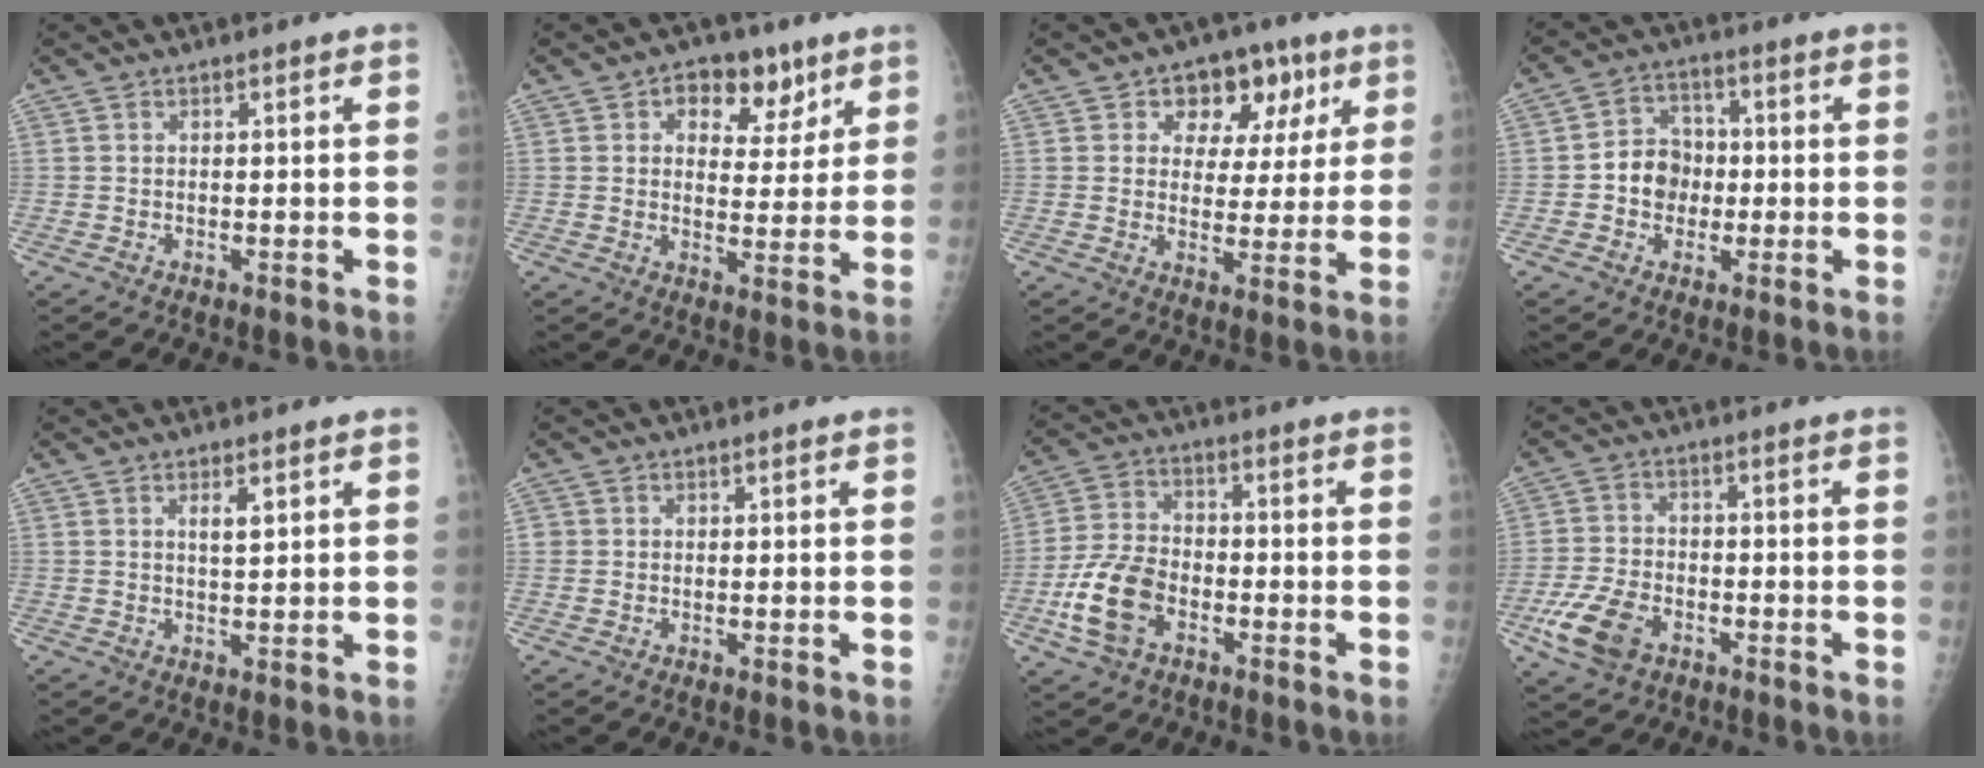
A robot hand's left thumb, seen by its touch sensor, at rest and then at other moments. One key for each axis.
{"total": 9.3, "fx": 4.9, "fy": 6.1, "fz": 5.1, "tx": -0.029, "ty": -0.017, "tz": 0.068}
{"total": 10.9, "fx": 4.9, "fy": 8.0, "fz": 5.6, "tx": -0.023, "ty": -0.008, "tz": 0.066}
{"total": 7.4, "fx": -1.1, "fy": 6.4, "fz": 3.5, "tx": -0.021, "ty": 0.021, "tz": -0.028}
{"total": 2.5, "fx": 1.2, "fy": 0.7, "fz": 2.1, "tx": -0.033, "ty": -0.008, "tz": 0.021}
{"total": 0.9, "fx": 0.0, "fy": 0.9, "fz": 0.0, "tx": 0.012, "ty": 0.005, "tz": -0.002}
{"total": 11.0, "fx": -4.3, "fy": 7.1, "fz": 7.3, "tx": -0.140, "ty": 0.020, "tz": -0.085}
{"total": 9.3, "fx": -4.4, "fy": 5.8, "fz": 5.9, "tx": -0.116, "ty": 0.011, "tz": -0.082}